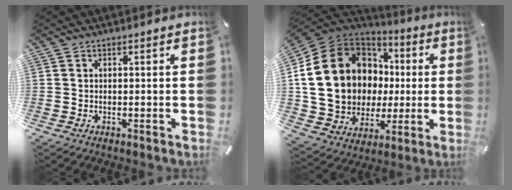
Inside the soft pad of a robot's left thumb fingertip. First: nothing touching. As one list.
[{"total": 23.0, "force": [3.3, 18.7, 13.0], "torque": [-0.269, -0.021, 0.087]}]